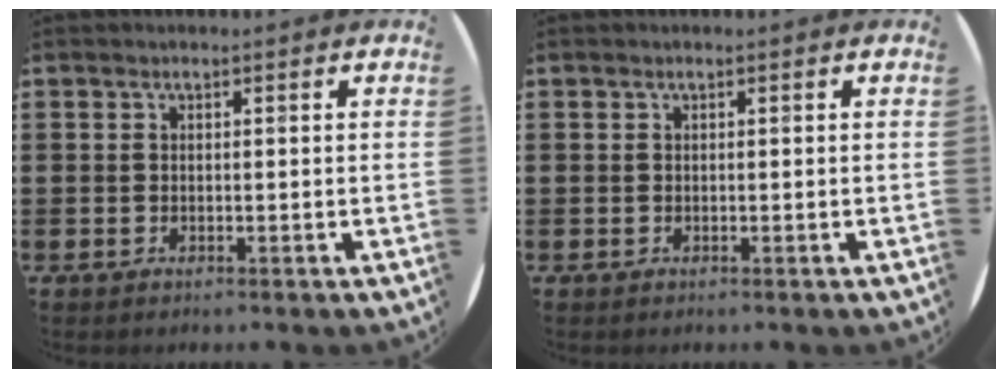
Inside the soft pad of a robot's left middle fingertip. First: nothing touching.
{"total": 0.0}